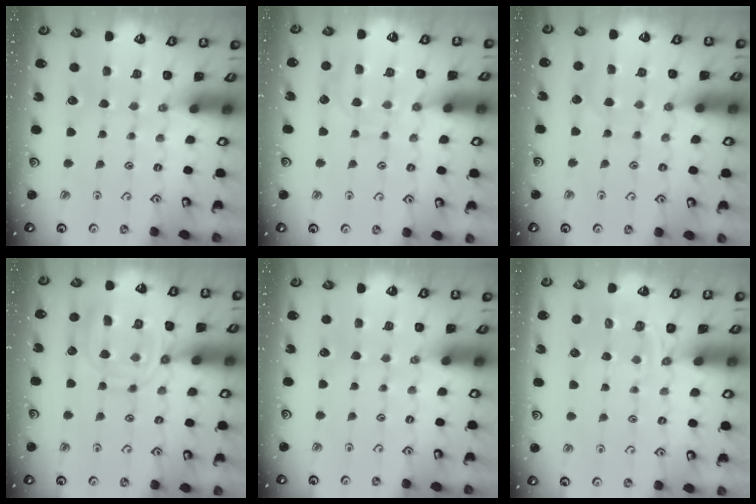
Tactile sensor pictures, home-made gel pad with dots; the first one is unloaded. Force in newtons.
{"total": 9.9, "press": 9.9, "slide": 0.8}
{"total": 6.7, "press": 6.7, "slide": 0.2}
{"total": 13.9, "press": 13.8, "slide": 1.1}
{"total": 0.0}
{"total": 2.3, "press": 1.4, "slide": 1.8}